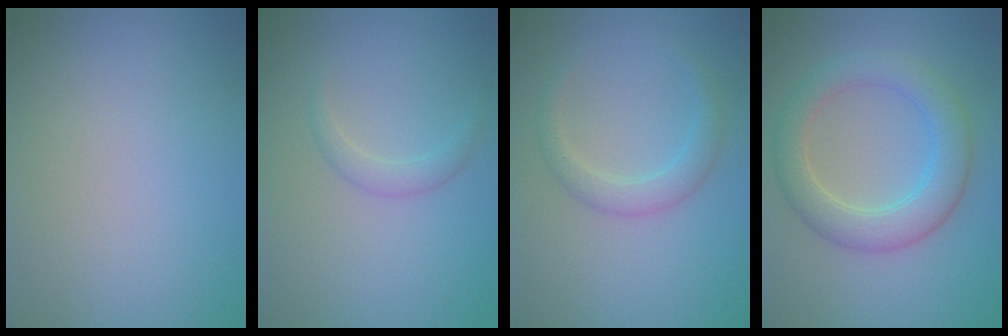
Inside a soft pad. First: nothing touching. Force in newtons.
{"total": 1.2, "press": 1.2, "slide": 0.0}
{"total": 2.2, "press": 2.2, "slide": 0.0}
{"total": 4.8, "press": 4.8, "slide": 0.1}